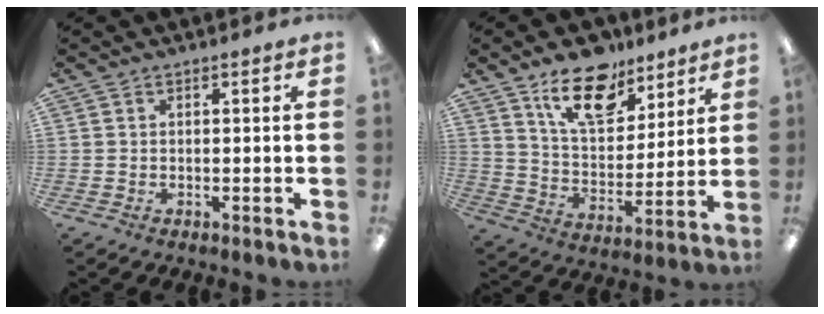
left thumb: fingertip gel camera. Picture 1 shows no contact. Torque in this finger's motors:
{"motor_torque": [2.01, 1.08, 1.32, -1.15, 0.14]}